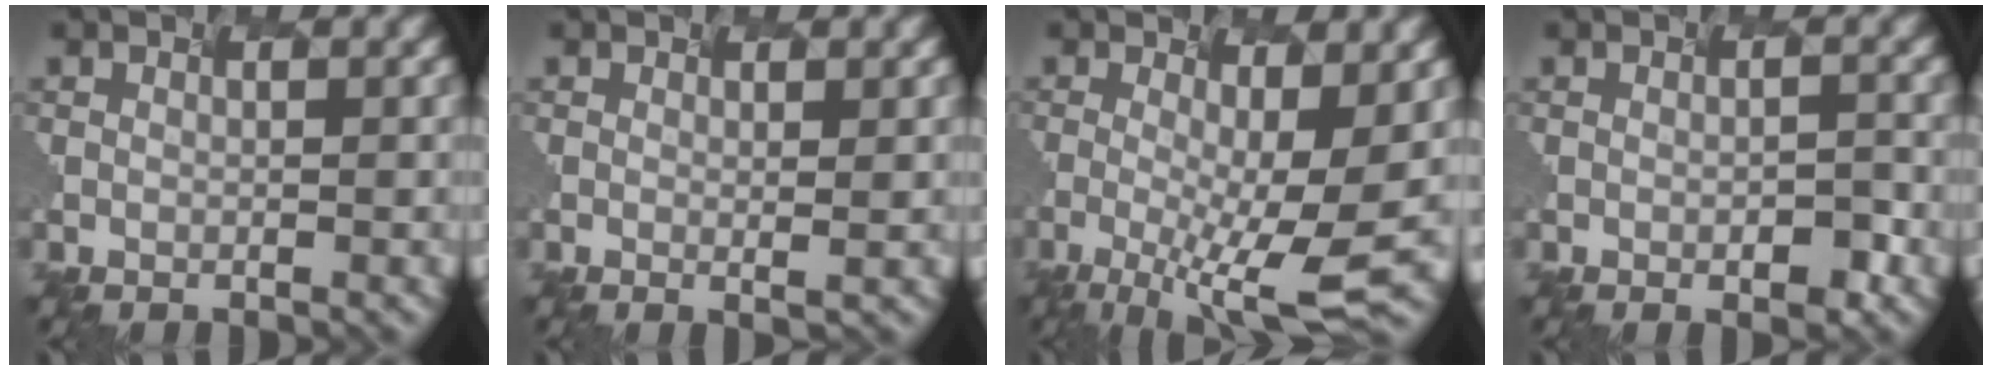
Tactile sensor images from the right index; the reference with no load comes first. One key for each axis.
{"total": 0.7, "fx": -0.2, "fy": -0.3, "fz": 0.5, "tx": -0.016, "ty": -0.001, "tz": 0.012}
{"total": 7.1, "fx": -1.9, "fy": 0.9, "fz": 6.8, "tx": -0.119, "ty": -0.017, "tz": -0.002}
{"total": 1.6, "fx": -1.2, "fy": -0.4, "fz": 0.9, "tx": -0.029, "ty": -0.005, "tz": 0.012}